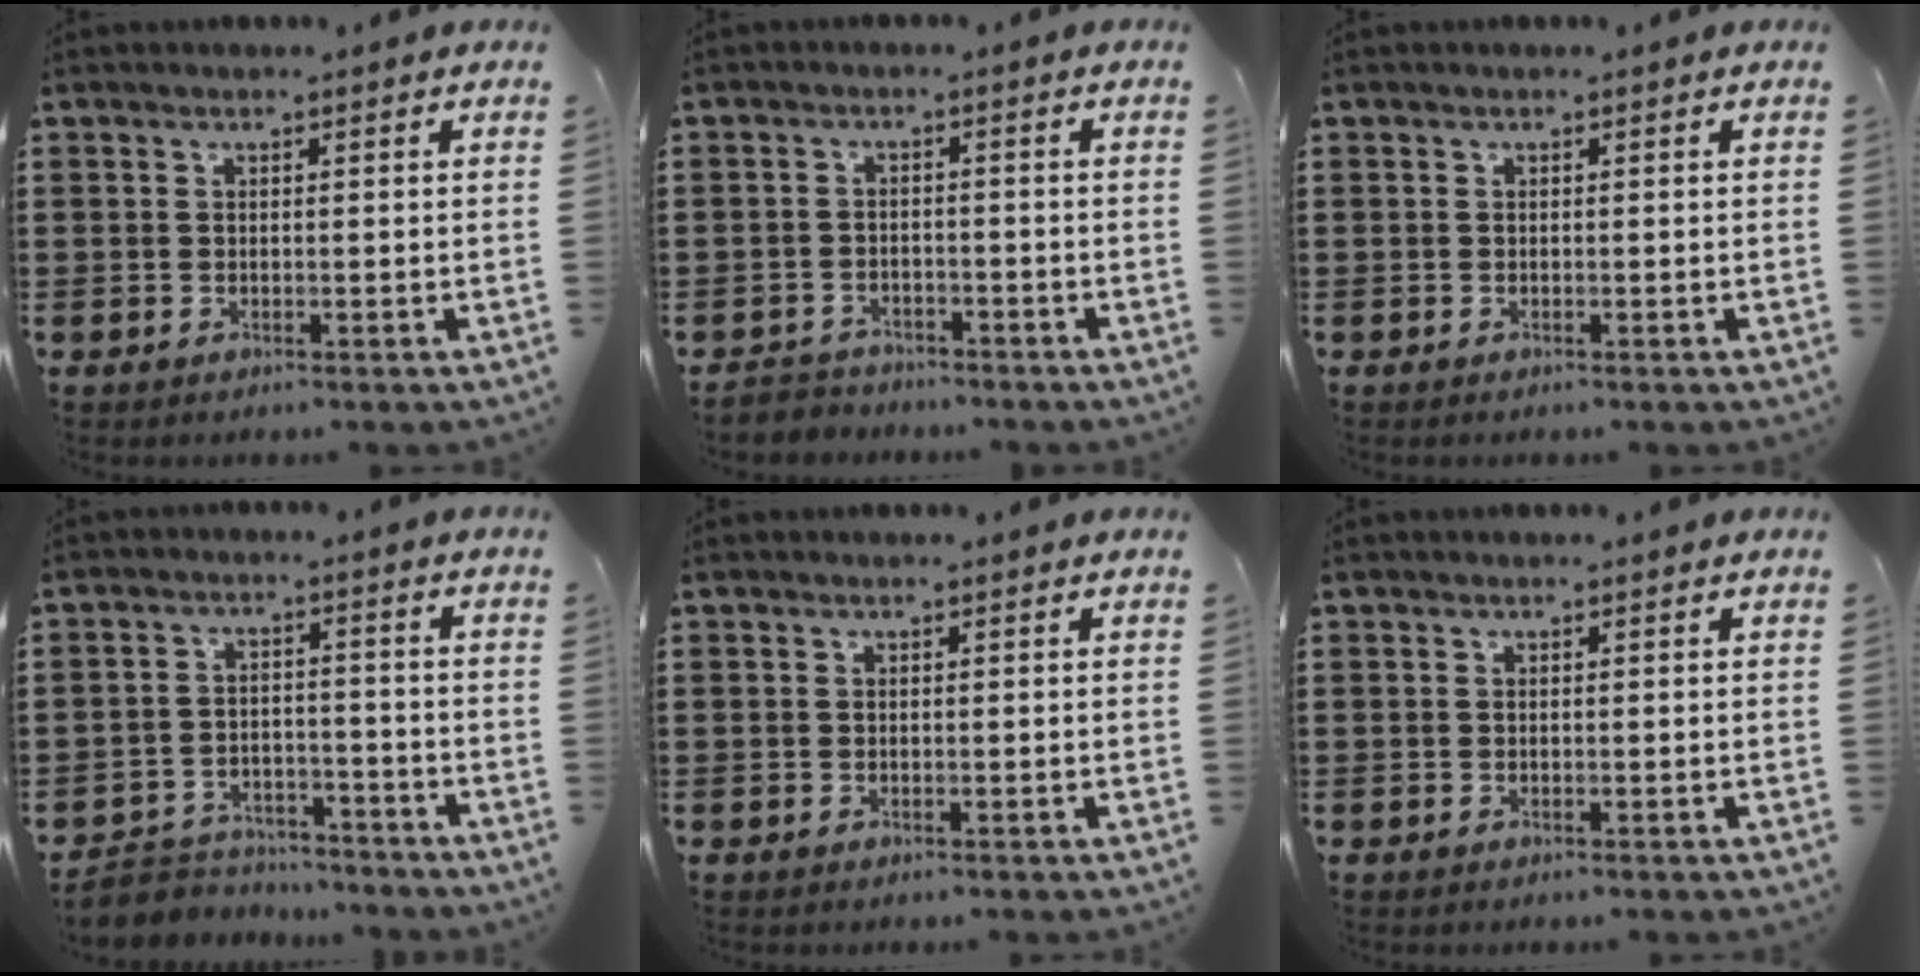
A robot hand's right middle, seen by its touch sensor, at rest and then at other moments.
{"total": 2.6, "force": [-2.6, 0.6, -0.3], "torque": [-0.003, -0.002, -0.057]}
{"total": 0.0}
{"total": 4.4, "force": [-4.2, 1.1, -0.1], "torque": [-0.014, 0.001, -0.091]}
{"total": 0.0}
{"total": 0.0}